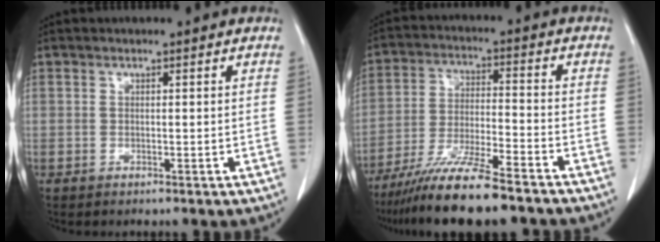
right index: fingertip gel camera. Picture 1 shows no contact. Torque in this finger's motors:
{"motor_torque": [1.08, -1.06, 0.75, 0.21]}